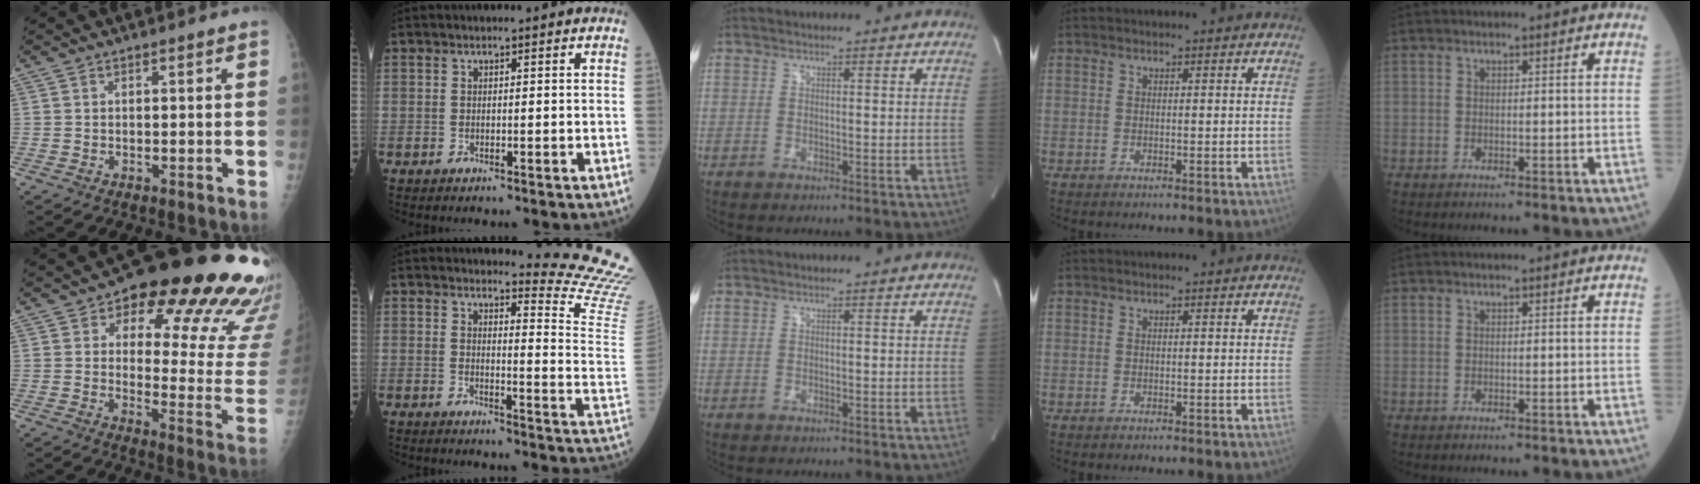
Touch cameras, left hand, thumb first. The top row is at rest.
{"thumb": {"total": 23.8, "force": [15.1, 9.9, 15.5], "torque": [-0.139, -0.074, 0.183]}, "index": {"total": 13.1, "force": [12.8, -2.6, 0.1], "torque": [-0.001, -0.175, 0.120]}}